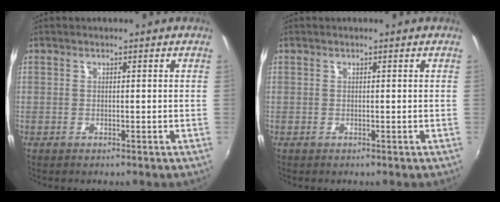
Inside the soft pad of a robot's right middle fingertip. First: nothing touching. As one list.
[{"total": 0.0}]